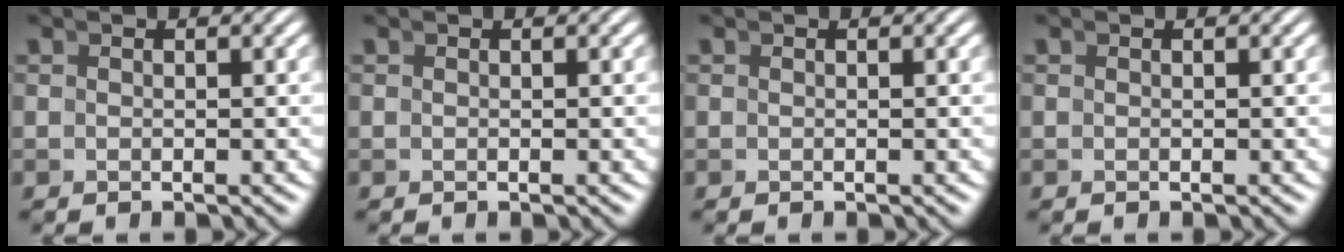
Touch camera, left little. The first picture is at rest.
{"total": 0.0}
{"total": 0.0}
{"total": 0.0}